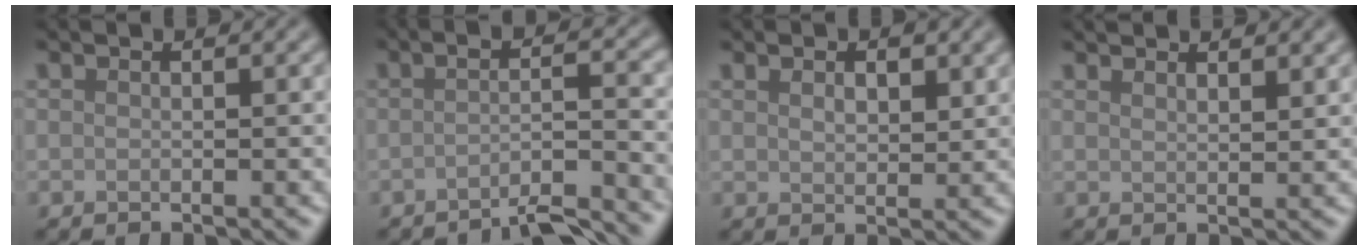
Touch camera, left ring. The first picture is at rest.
{"total": 5.1, "force": [-3.5, 0.7, 3.6], "torque": [-0.045, 0.006, -0.064]}
{"total": 2.6, "force": [1.3, 1.5, 1.7], "torque": [-0.030, -0.004, 0.027]}
{"total": 2.9, "force": [2.5, 0.7, 1.3], "torque": [-0.010, 0.006, 0.032]}